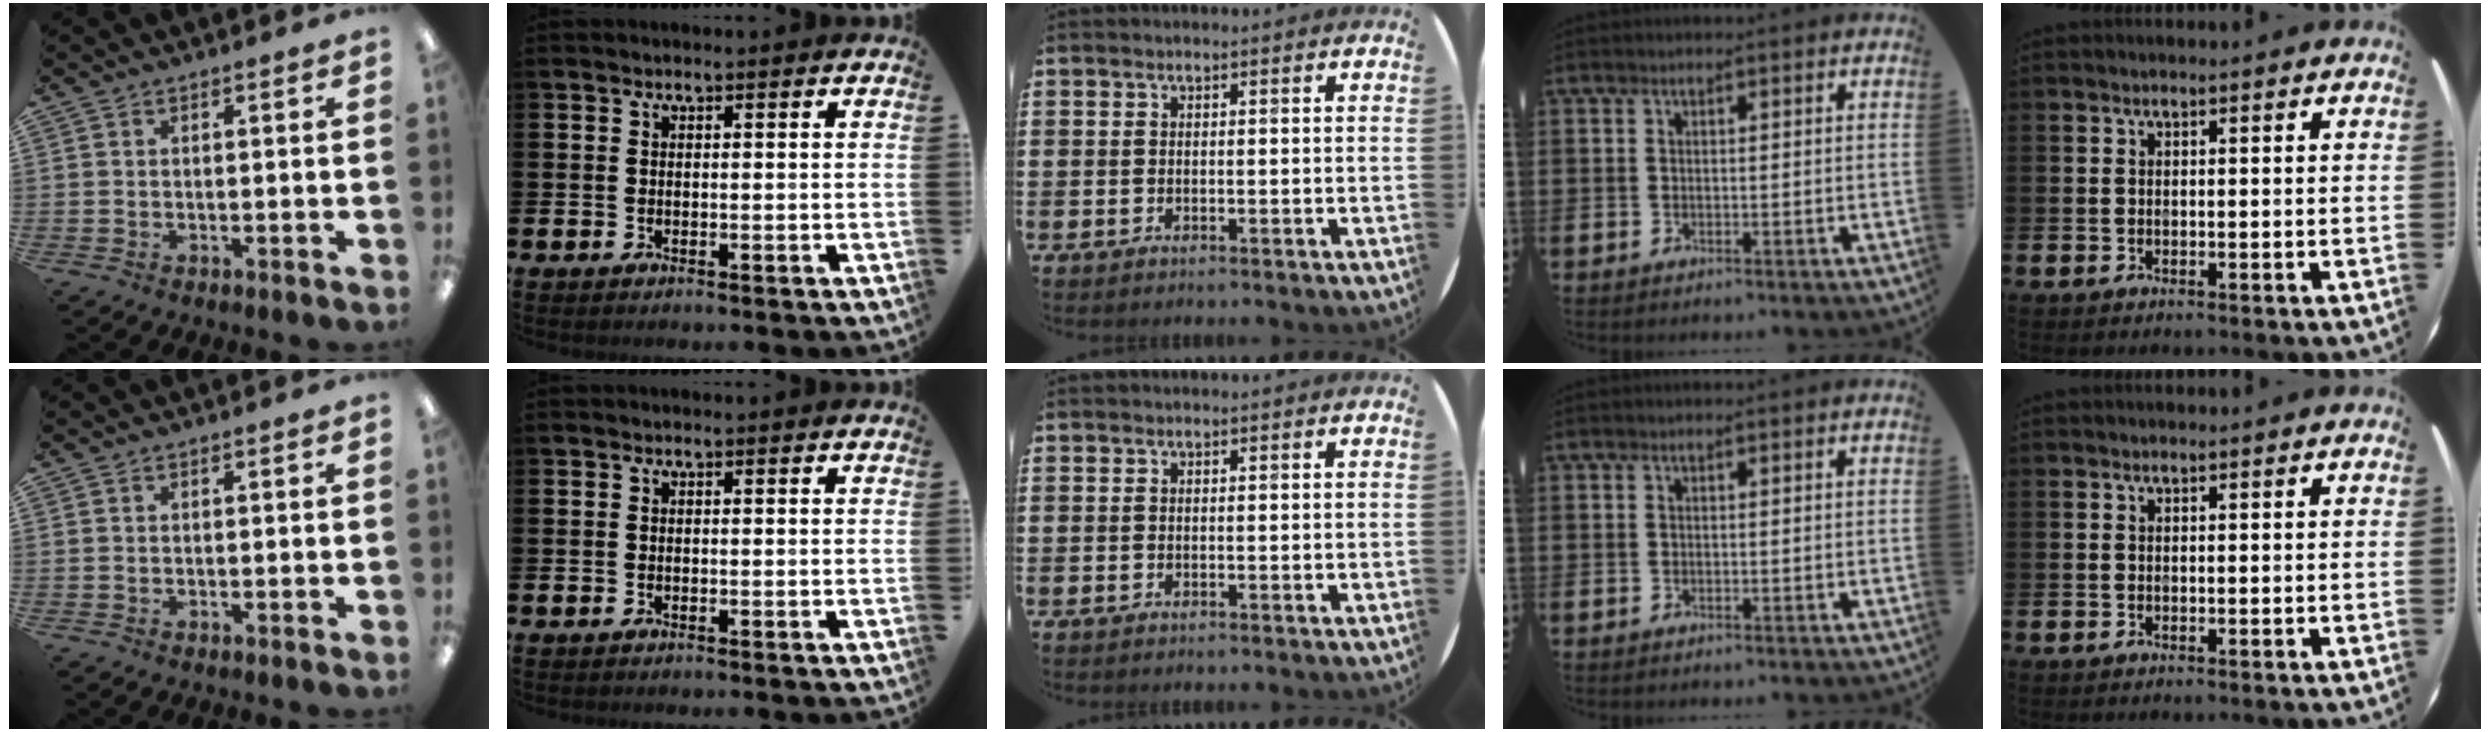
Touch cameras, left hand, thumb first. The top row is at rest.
{}